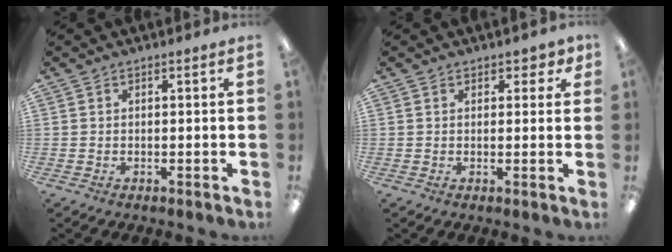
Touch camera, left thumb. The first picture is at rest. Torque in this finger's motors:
{"motor_torque": [0.22, 0.32, -0.13, -0.21, -0.02]}